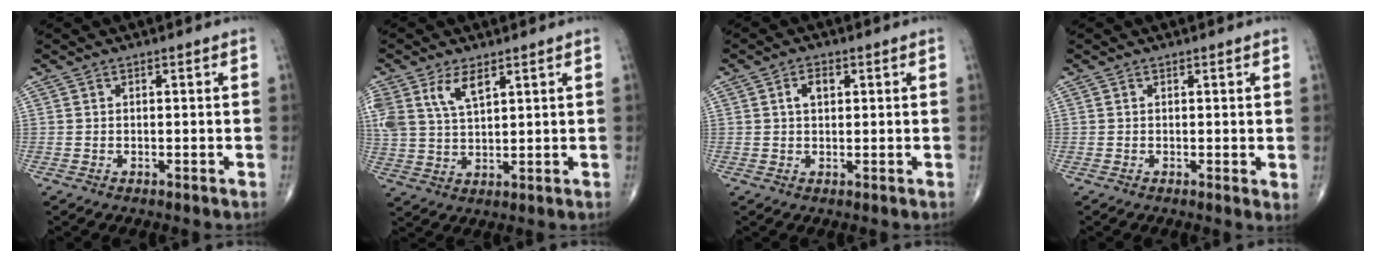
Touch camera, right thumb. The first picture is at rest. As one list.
[{"total": 8.4, "force": [4.3, 4.0, 6.0], "torque": [-0.124, -0.009, 0.093]}, {"total": 3.1, "force": [0.9, 1.9, 2.3], "torque": [-0.036, 0.005, 0.014]}, {"total": 1.5, "force": [0.2, 0.5, 1.5], "torque": [-0.021, -0.007, -0.001]}]